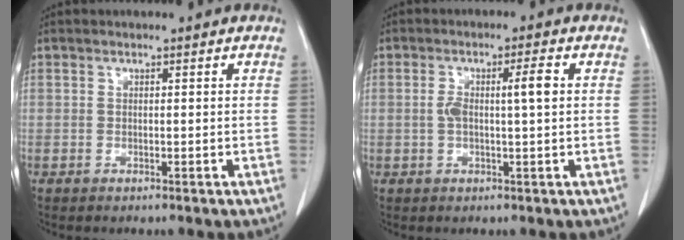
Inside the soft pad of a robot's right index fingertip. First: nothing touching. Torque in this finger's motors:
{"motor_torque": [0.17, 0.12, 0.12, 0.07]}